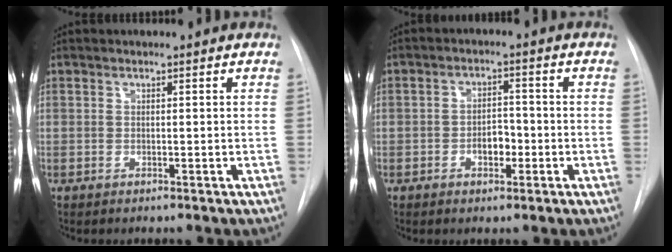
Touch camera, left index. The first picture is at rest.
{"total": 3.7, "force": [-1.4, 2.0, 2.7], "torque": [-0.040, 0.006, -0.021]}